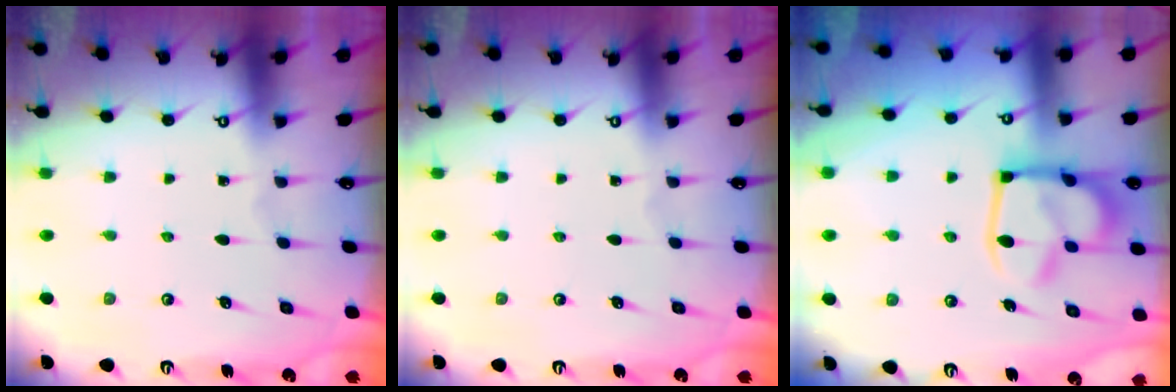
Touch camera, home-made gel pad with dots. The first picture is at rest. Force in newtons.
{"total": 0.0}
{"total": 9.4, "press": 9.3, "slide": 1.4}